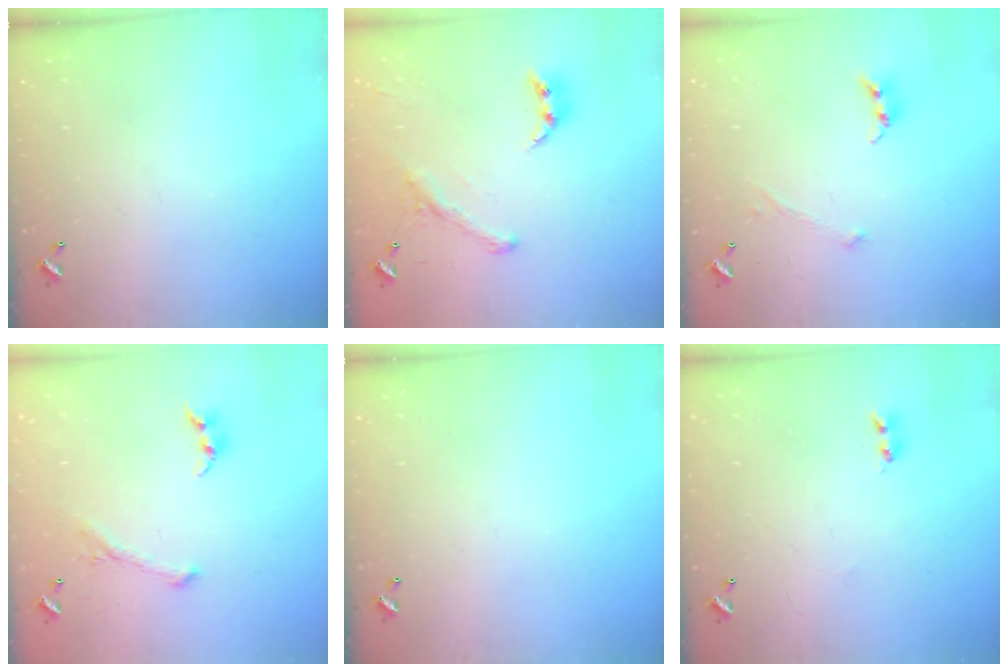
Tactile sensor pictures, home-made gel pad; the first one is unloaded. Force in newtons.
{"total": 2.0, "press": 1.5, "slide": 1.2}
{"total": 0.0}
{"total": 2.8, "press": 2.6, "slide": 0.9}
{"total": 0.0}
{"total": 2.2, "press": 2.1, "slide": 0.6}